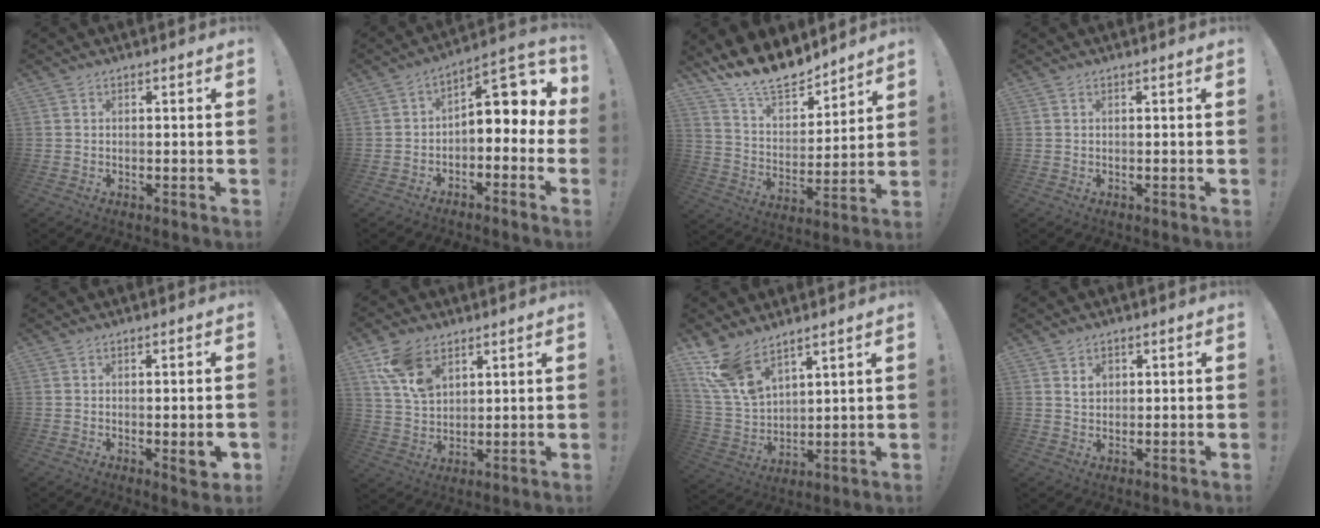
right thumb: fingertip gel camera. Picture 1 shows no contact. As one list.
[{"total": 9.2, "force": [1.3, 5.0, 7.6], "torque": [-0.091, -0.013, 0.023]}, {"total": 14.6, "force": [13.0, 4.8, 4.4], "torque": [-0.091, -0.107, 0.237]}, {"total": 0.0}, {"total": 5.3, "force": [-1.0, 1.0, 5.1], "torque": [-0.056, -0.009, -0.013]}, {"total": 11.3, "force": [6.5, 7.1, 5.9], "torque": [-0.110, -0.021, 0.130]}, {"total": 11.9, "force": [9.2, 4.9, 5.7], "torque": [-0.130, -0.052, 0.180]}, {"total": 3.4, "force": [1.4, 2.5, 1.8], "torque": [-0.025, -0.003, 0.022]}]